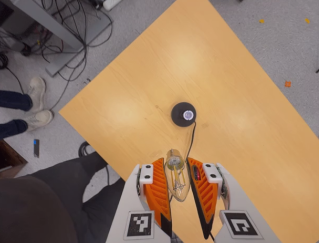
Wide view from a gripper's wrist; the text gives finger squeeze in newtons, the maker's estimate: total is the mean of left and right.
{"total": 13.7, "left": 15.0, "right": 12.5}